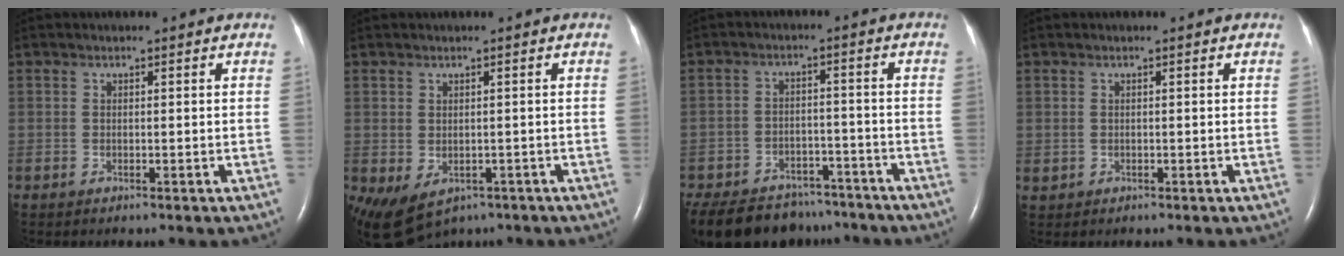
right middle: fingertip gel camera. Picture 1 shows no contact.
{"total": 7.5, "force": [-3.9, 4.8, 4.2], "torque": [-0.068, -0.002, -0.050]}
{"total": 18.1, "force": [-14.8, 8.3, 6.1], "torque": [-0.164, -0.013, -0.208]}
{"total": 0.6, "force": [0.1, 0.6, 0.2], "torque": [-0.001, 0.002, 0.006]}